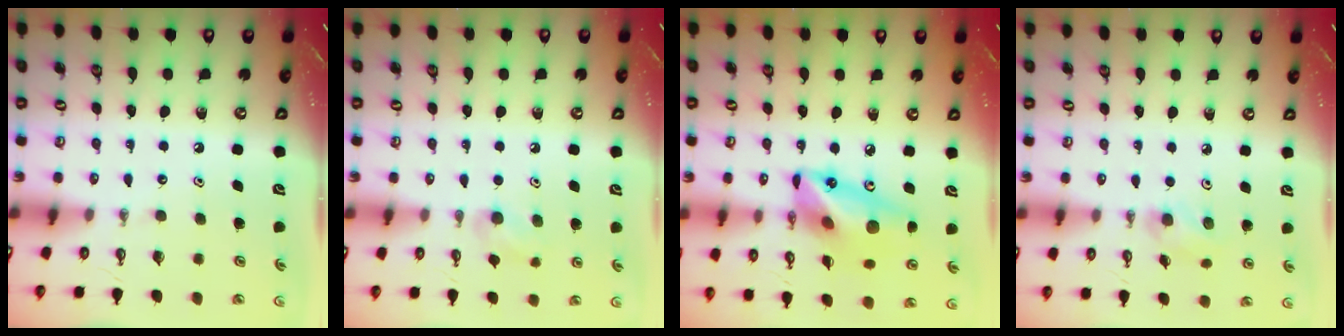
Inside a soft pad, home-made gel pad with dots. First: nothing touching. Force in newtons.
{"total": 6.0, "press": 5.9, "slide": 1.3}
{"total": 16.6, "press": 16.2, "slide": 3.7}
{"total": 4.7, "press": 4.4, "slide": 1.4}